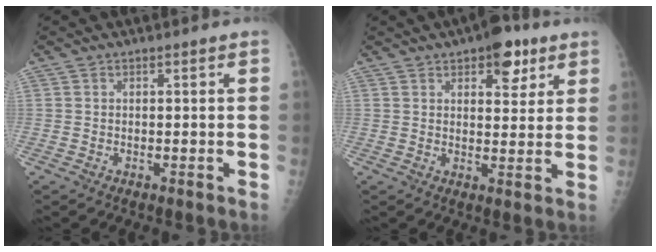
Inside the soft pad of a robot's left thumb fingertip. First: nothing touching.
{"total": 8.1, "force": [4.6, 4.0, 5.4], "torque": [-0.041, -0.017, 0.058]}